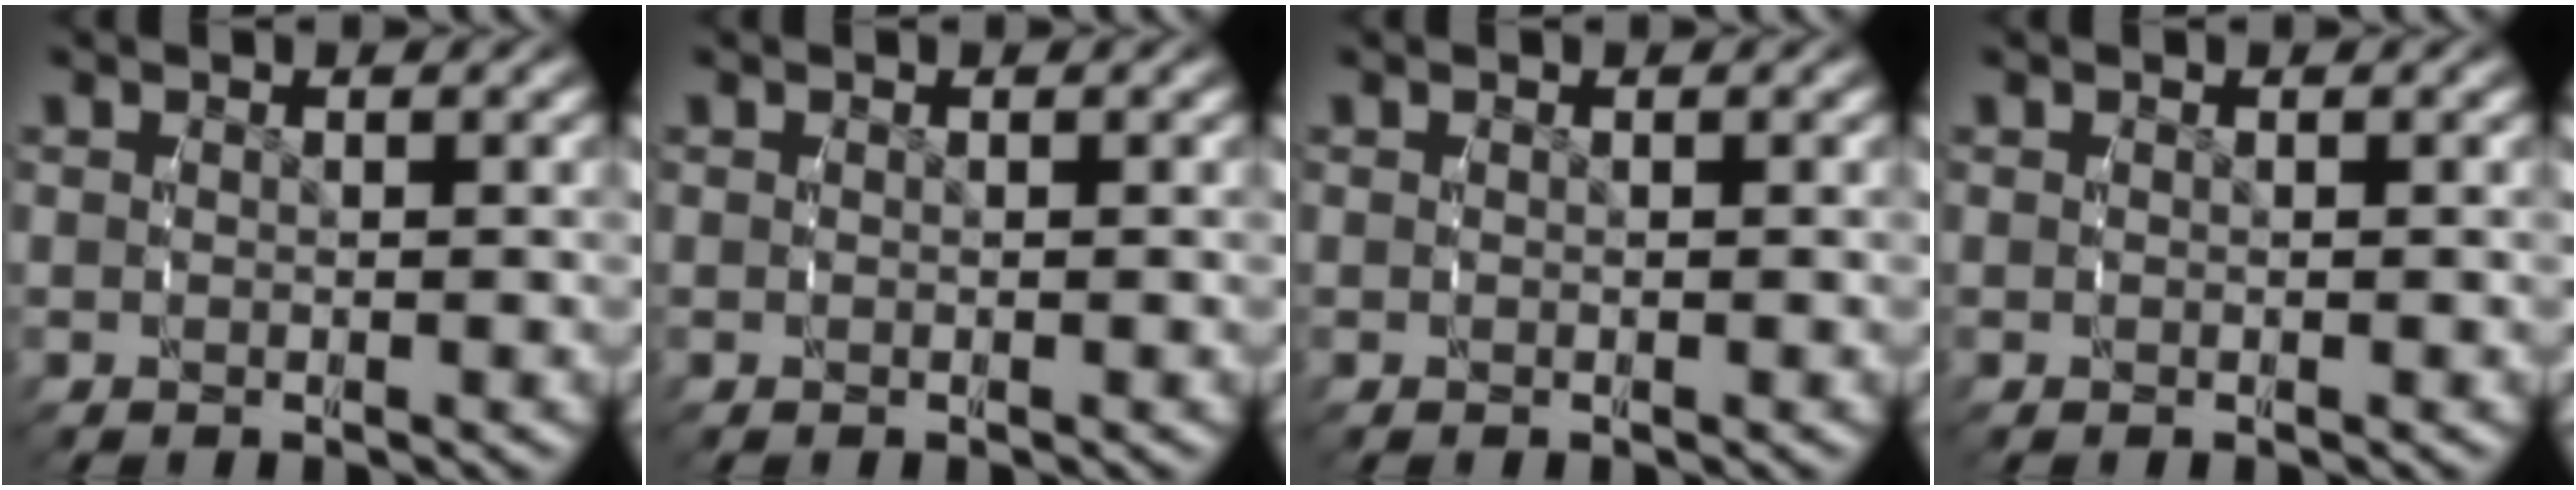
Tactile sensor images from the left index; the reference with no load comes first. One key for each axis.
{"total": 1.0, "fx": -0.7, "fy": 0.6, "fz": 0.2, "tx": -0.010, "ty": 0.001, "tz": -0.014}
{"total": 0.0}
{"total": 0.7, "fx": -0.5, "fy": 0.4, "fz": 0.2, "tx": -0.006, "ty": 0.001, "tz": -0.009}